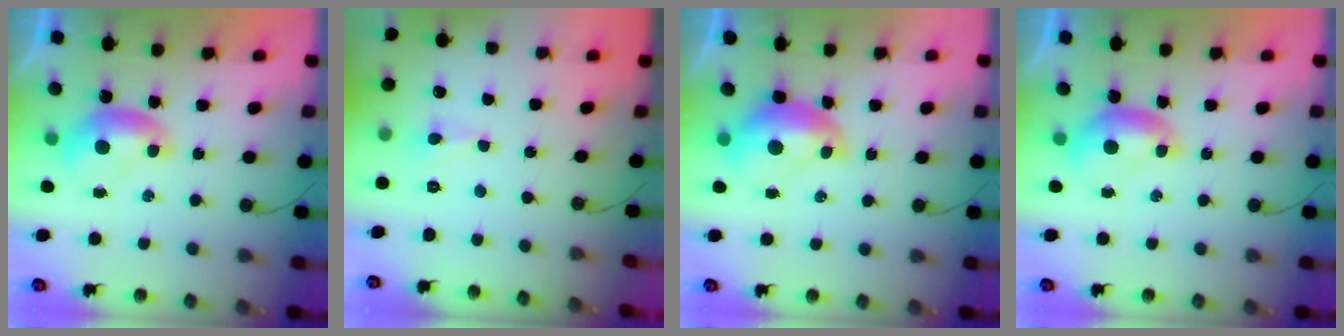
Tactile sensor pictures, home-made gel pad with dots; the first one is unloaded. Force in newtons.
{"total": 1.2, "press": 1.1, "slide": 0.6}
{"total": 2.3, "press": 2.2, "slide": 0.7}
{"total": 0.0}